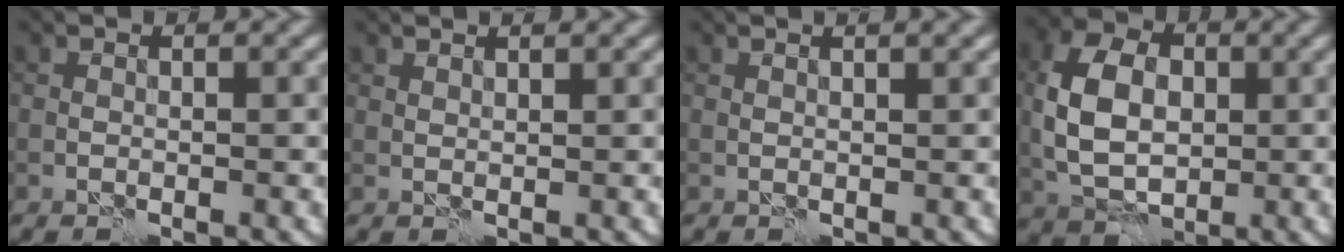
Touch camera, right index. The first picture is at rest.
{"total": 1.2, "force": [1.1, 0.2, 0.4], "torque": [-0.008, -0.001, 0.016]}
{"total": 2.8, "force": [1.7, 1.0, 2.0], "torque": [-0.011, 0.011, -0.001]}
{"total": 7.7, "force": [0.3, 5.2, 5.6], "torque": [-0.122, 0.006, -0.002]}